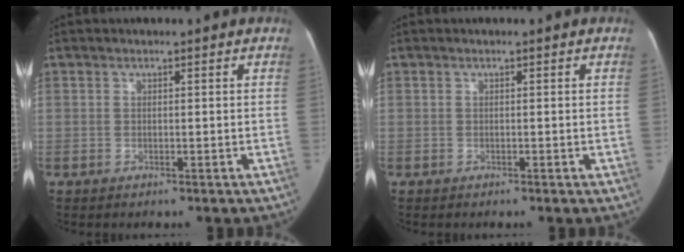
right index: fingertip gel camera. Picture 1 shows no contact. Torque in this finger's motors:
{"motor_torque": [-0.17, -0.12, 0.02, 0.00]}